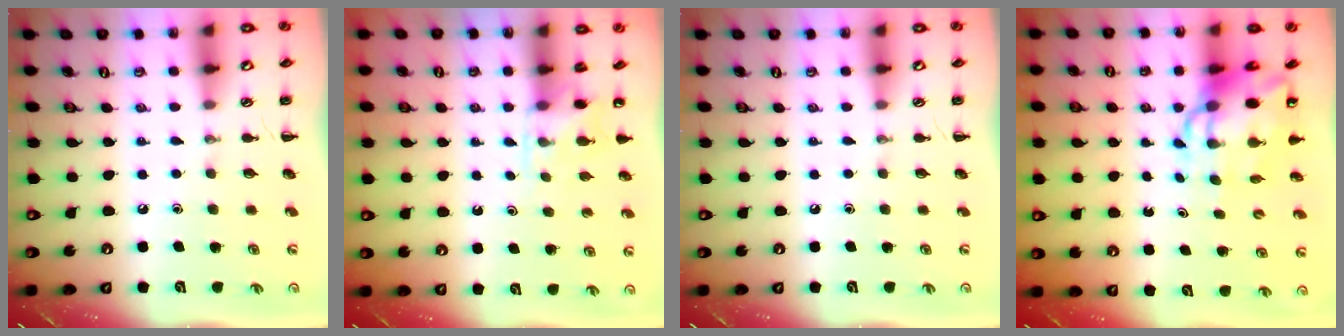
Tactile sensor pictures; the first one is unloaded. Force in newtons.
{"total": 4.4, "press": 4.2, "slide": 1.6}
{"total": 0.0}
{"total": 10.6, "press": 10.2, "slide": 2.9}